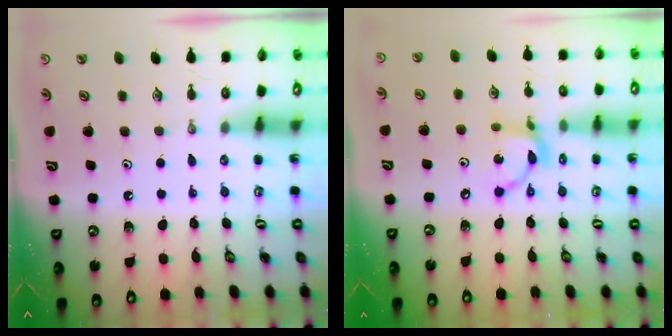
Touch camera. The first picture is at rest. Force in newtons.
{"total": 9.1, "press": 9.1, "slide": 0.3}